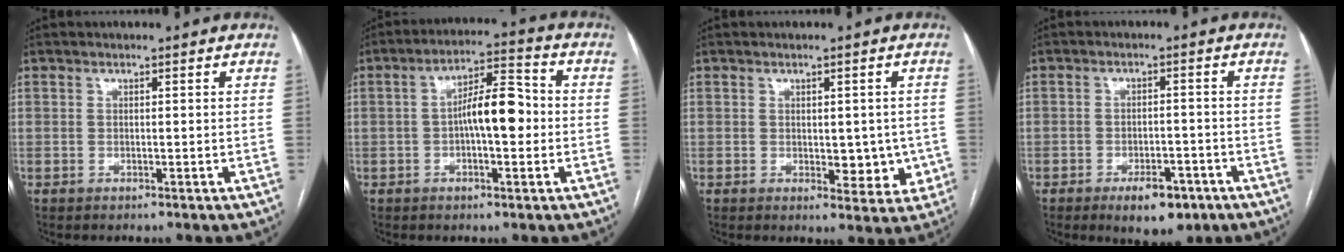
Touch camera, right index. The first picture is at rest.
{"total": 8.4, "force": [-0.6, 2.5, 8.0], "torque": [-0.138, 0.025, -0.012]}
{"total": 5.9, "force": [-0.5, 3.3, 4.9], "torque": [-0.045, 0.001, 0.004]}
{"total": 6.7, "force": [-4.0, 3.0, 4.5], "torque": [-0.062, 0.000, -0.052]}